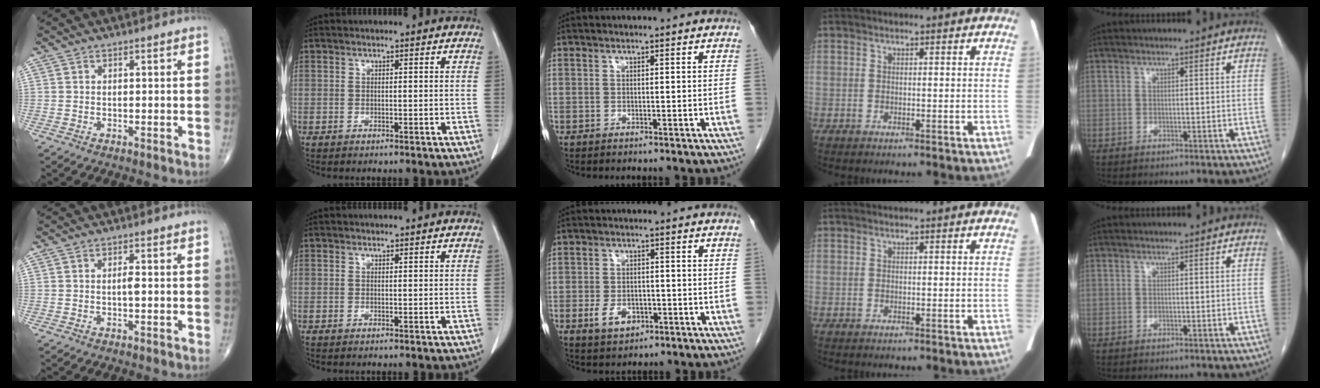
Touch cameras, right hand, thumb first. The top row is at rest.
{"thumb": {"total": 1.6, "force": [-0.1, 0.5, 1.5], "torque": [-0.029, 0.001, -0.004]}, "middle": {"total": 4.3, "force": [-1.7, 2.8, 2.8], "torque": [-0.056, -0.002, -0.020]}}